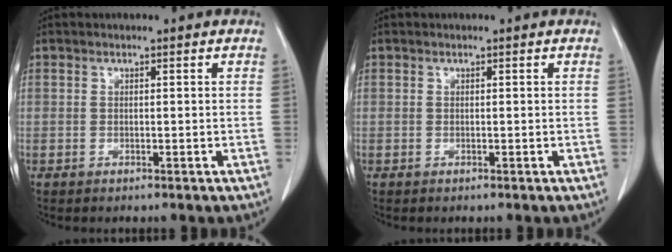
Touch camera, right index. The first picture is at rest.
{"total": 0.0}